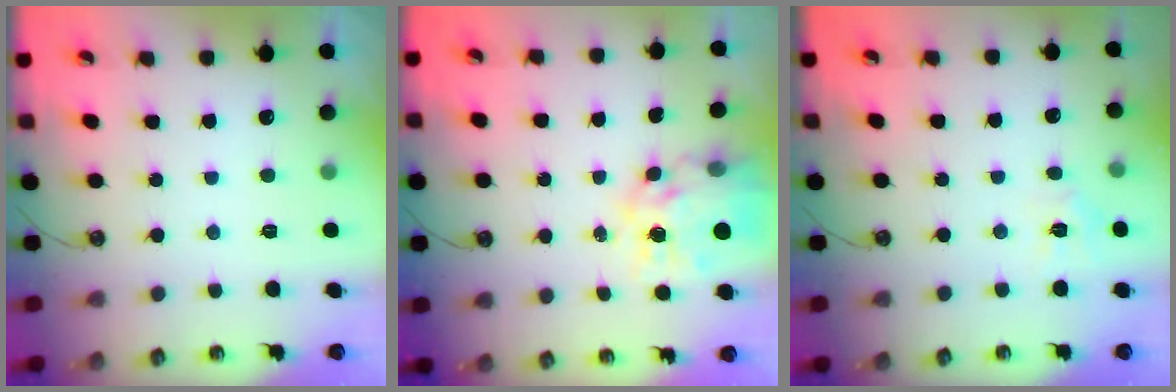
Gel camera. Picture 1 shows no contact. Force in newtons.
{"total": 13.7, "press": 13.6, "slide": 1.4}
{"total": 4.8, "press": 4.7, "slide": 0.6}